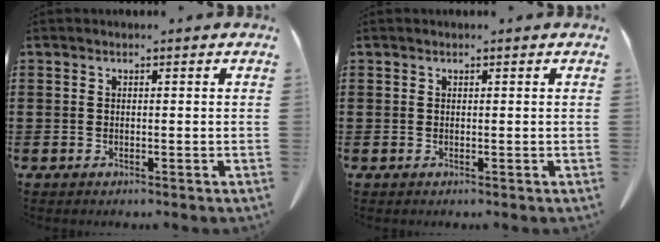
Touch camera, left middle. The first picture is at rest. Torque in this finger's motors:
{"motor_torque": [-0.24, 0.44, -0.04, 0.01]}